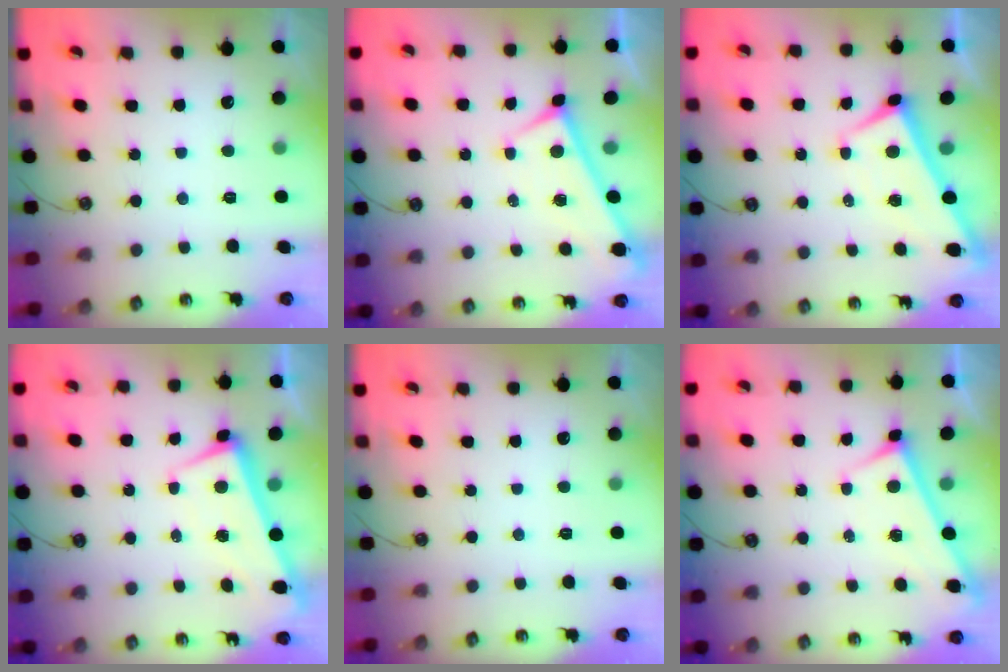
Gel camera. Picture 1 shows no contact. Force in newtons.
{"total": 0.0}
{"total": 2.7, "press": 2.6, "slide": 0.3}
{"total": 1.8, "press": 0.8, "slide": 1.6}
{"total": 0.0}
{"total": 3.2, "press": 3.2, "slide": 0.4}